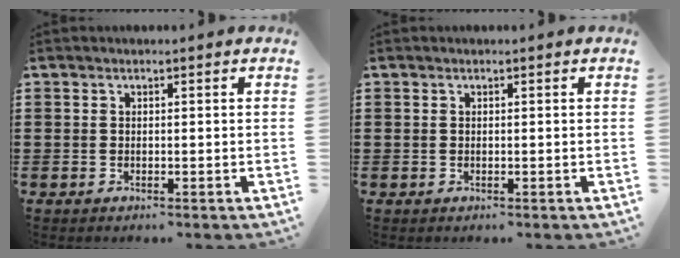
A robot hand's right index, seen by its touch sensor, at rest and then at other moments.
{"total": 0.0}